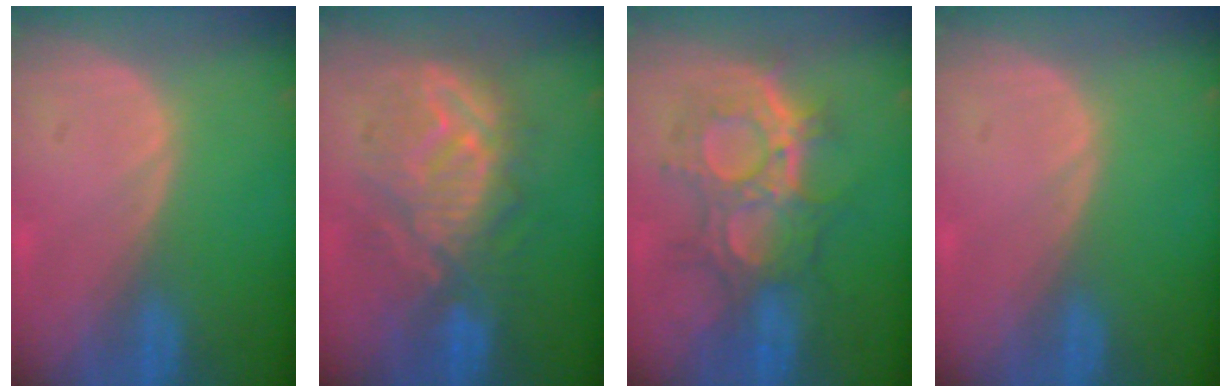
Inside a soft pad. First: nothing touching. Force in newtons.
{"total": 10.2, "press": 10.0, "slide": 2.1}
{"total": 9.5, "press": 9.3, "slide": 2.0}
{"total": 0.0}